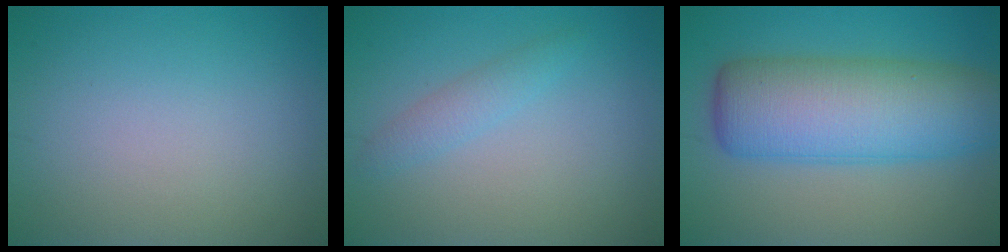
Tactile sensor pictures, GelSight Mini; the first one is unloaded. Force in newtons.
{"total": 1.7, "press": 1.7, "slide": 0.1}
{"total": 10.3, "press": 10.3, "slide": 0.4}